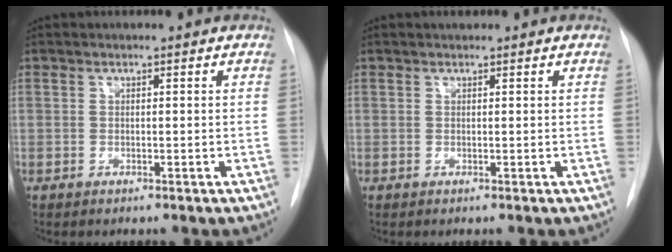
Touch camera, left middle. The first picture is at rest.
{"total": 0.9, "force": [0.8, 0.3, 0.2], "torque": [-0.011, 0.011, 0.014]}